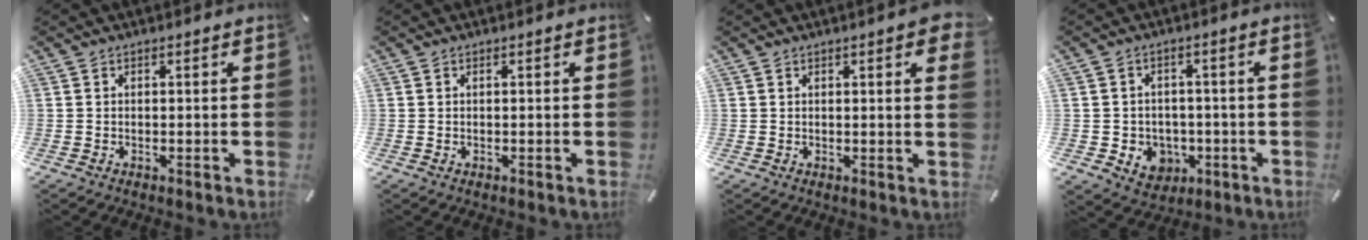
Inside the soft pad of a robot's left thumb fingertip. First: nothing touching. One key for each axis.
{"total": 0.0}
{"total": 3.6, "fx": 1.4, "fy": 0.8, "fz": 3.2, "tx": -0.046, "ty": -0.004, "tz": 0.021}
{"total": 6.0, "fx": -1.0, "fy": 5.7, "fz": 1.6, "tx": -0.026, "ty": 0.004, "tz": -0.015}